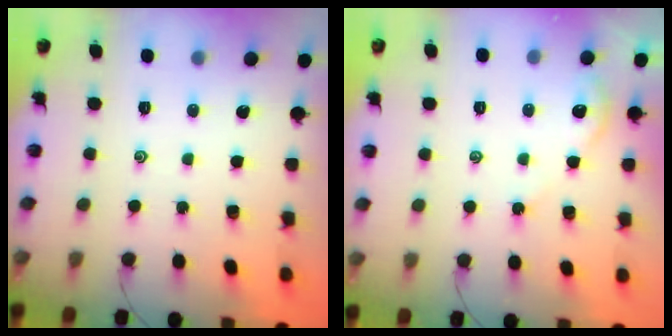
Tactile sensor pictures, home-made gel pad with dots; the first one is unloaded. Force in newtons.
{"total": 2.9, "press": 2.9, "slide": 0.3}